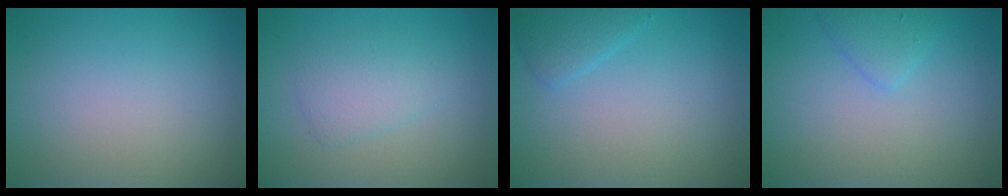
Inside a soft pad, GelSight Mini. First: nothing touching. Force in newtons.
{"total": 2.4, "press": 2.4, "slide": 0.0}
{"total": 1.7, "press": 1.7, "slide": 0.1}
{"total": 1.7, "press": 1.7, "slide": 0.1}